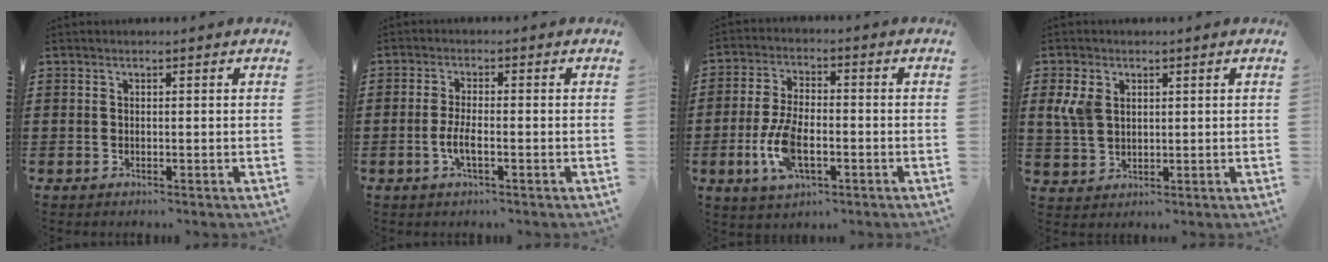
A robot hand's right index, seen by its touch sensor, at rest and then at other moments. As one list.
[{"total": 3.1, "force": [-1.1, 0.7, 2.8], "torque": [-0.063, -0.003, -0.024]}, {"total": 8.2, "force": [-2.6, 3.7, 6.9], "torque": [-0.163, -0.010, -0.052]}, {"total": 4.8, "force": [1.4, 3.4, 3.1], "torque": [-0.088, 0.006, 0.022]}]